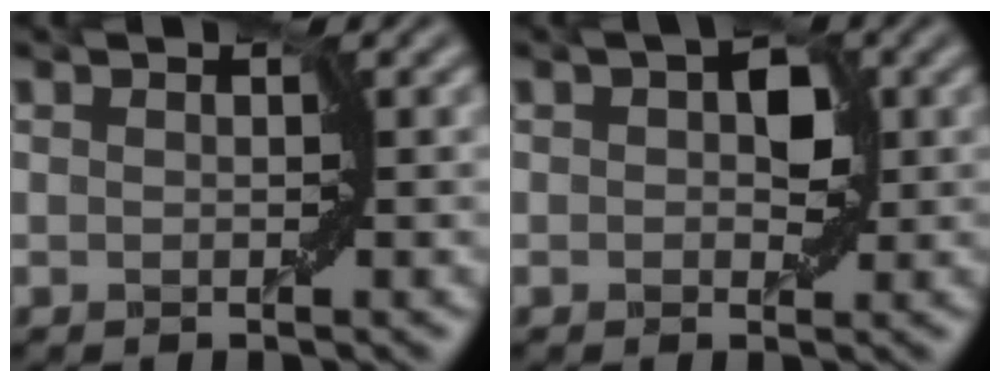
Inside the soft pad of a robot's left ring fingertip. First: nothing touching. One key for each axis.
{"total": 2.2, "fx": 0.4, "fy": 1.3, "fz": 1.7, "tx": -0.018, "ty": 0.002, "tz": 0.004}